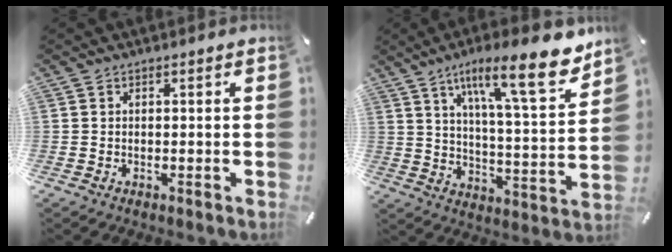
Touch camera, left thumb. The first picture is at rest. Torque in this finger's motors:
{"motor_torque": [2.56, 2.44, 1.38, -1.38, 0.30]}